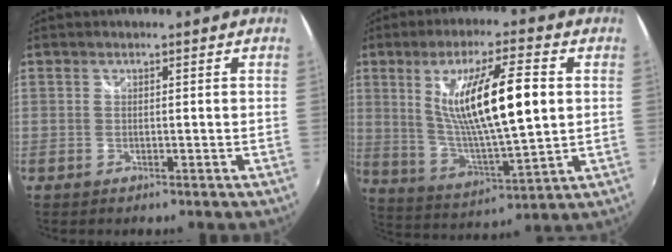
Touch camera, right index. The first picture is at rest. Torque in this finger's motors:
{"motor_torque": [1.35, 0.79, 1.05, 0.21]}